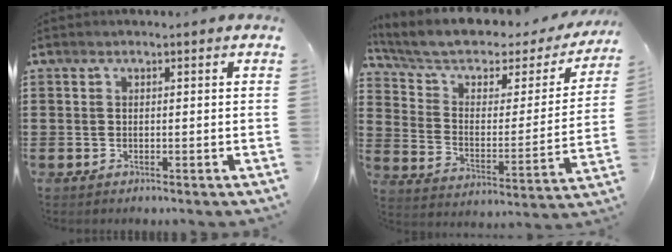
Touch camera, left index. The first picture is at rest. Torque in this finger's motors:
{"motor_torque": [2.14, 0.00, 1.05, 0.17]}